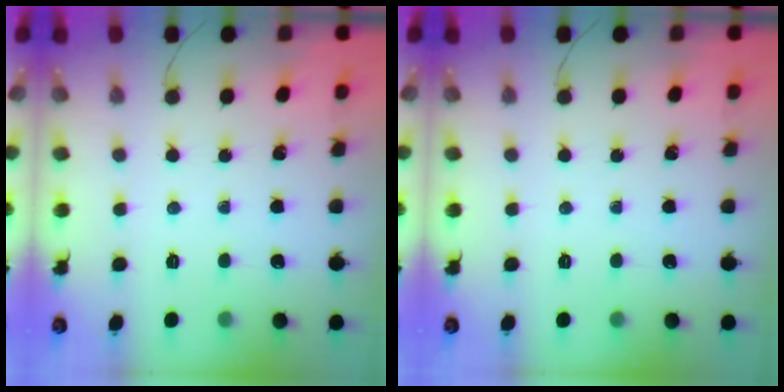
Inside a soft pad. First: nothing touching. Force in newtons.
{"total": 0.0}